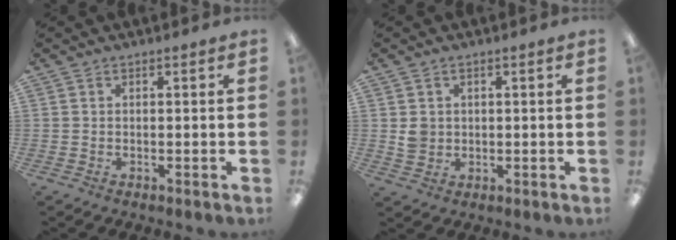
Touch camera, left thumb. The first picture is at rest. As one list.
[{"total": 3.2, "force": [0.7, 2.9, 1.2], "torque": [-0.018, 0.002, 0.013]}]